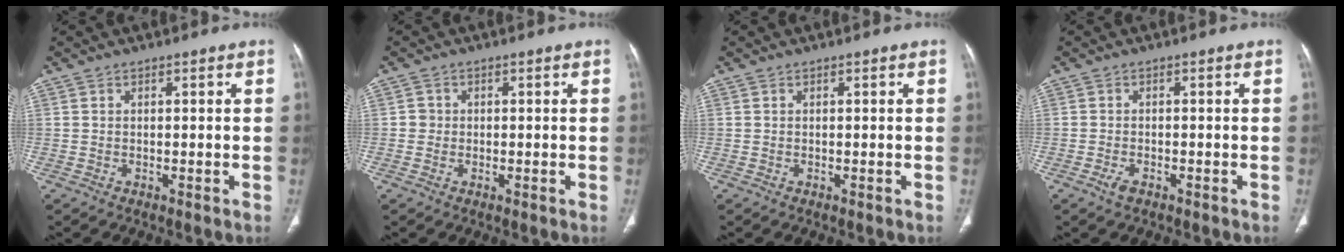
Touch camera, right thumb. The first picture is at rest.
{"total": 1.5, "force": [0.0, 1.5, 0.3], "torque": [0.005, 0.005, -0.001]}
{"total": 0.0}
{"total": 1.6, "force": [-1.0, 0.7, 1.0], "torque": [-0.026, 0.003, -0.019]}